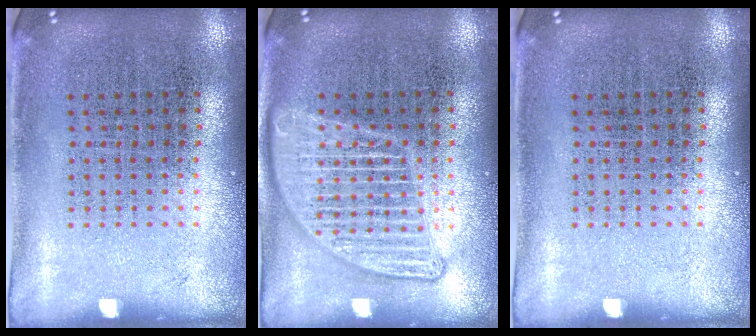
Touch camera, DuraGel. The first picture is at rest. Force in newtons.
{"total": 2.9, "press": 2.9, "slide": 0.3}
{"total": 0.0}